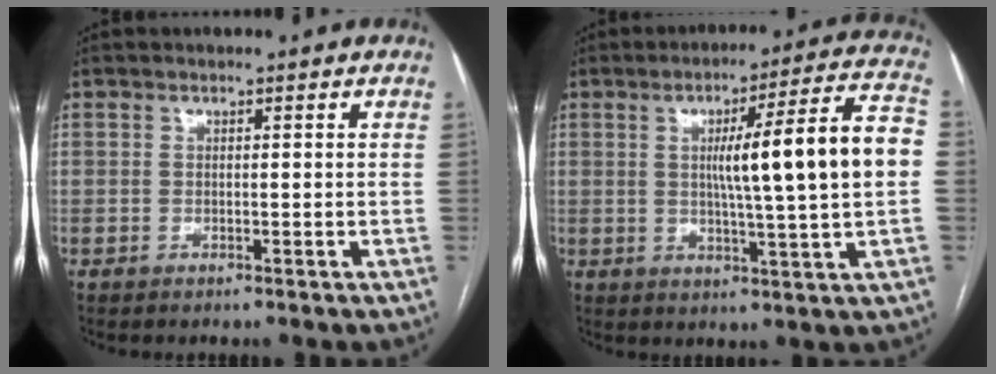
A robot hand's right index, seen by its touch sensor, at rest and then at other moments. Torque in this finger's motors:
{"motor_torque": [1.34, 0.80, 0.36, 0.12]}